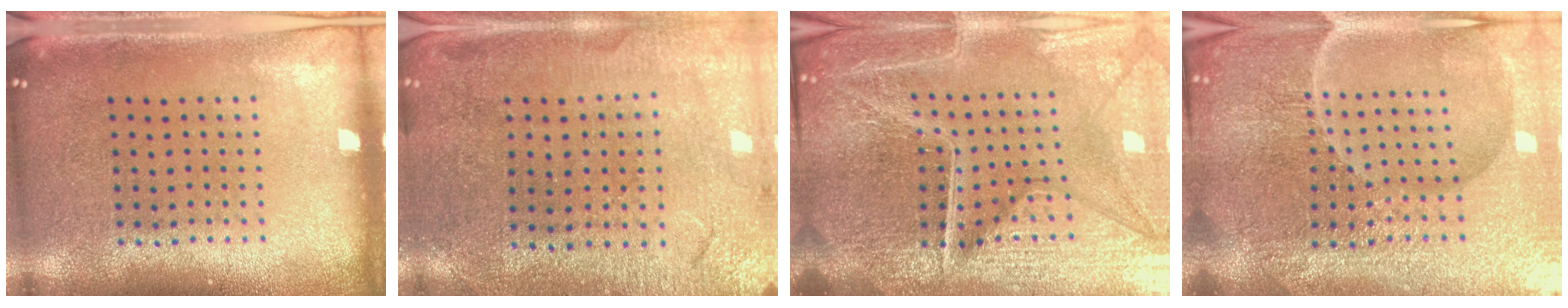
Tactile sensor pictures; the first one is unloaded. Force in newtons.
{"total": 1.0, "press": 0.9, "slide": 0.3}
{"total": 7.0, "press": 6.1, "slide": 3.4}
{"total": 5.7, "press": 5.3, "slide": 2.0}